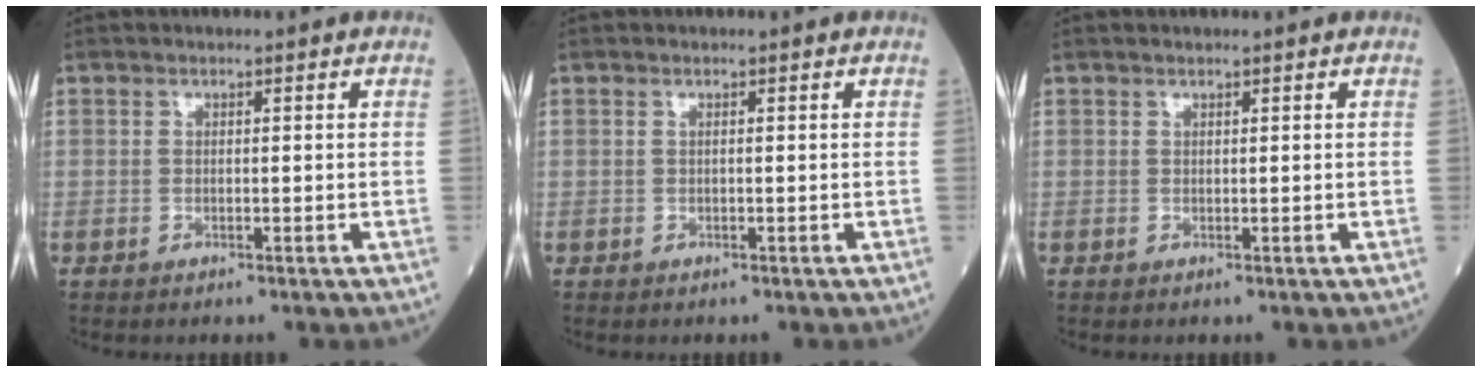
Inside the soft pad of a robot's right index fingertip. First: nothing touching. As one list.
[{"total": 0.0}, {"total": 0.0}]